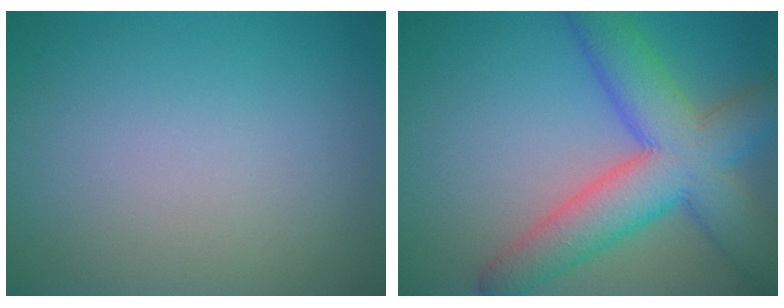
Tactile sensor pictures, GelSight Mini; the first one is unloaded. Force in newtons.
{"total": 9.2, "press": 9.2, "slide": 0.2}